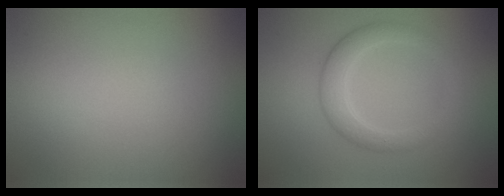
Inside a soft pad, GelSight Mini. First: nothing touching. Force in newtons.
{"total": 3.3, "press": 3.2, "slide": 0.3}